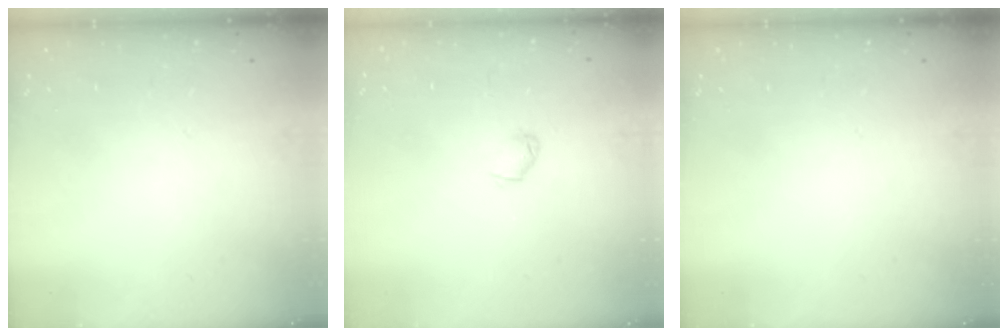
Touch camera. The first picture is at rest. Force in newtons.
{"total": 2.0, "press": 2.0, "slide": 0.4}
{"total": 0.0}